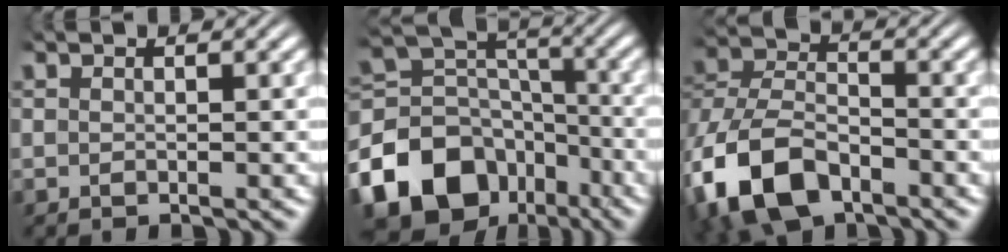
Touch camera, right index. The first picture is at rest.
{"total": 16.7, "force": [-6.4, 13.3, 7.9], "torque": [-0.151, -0.075, -0.085]}
{"total": 9.5, "force": [-3.9, 6.7, 5.3], "torque": [-0.131, -0.042, -0.050]}